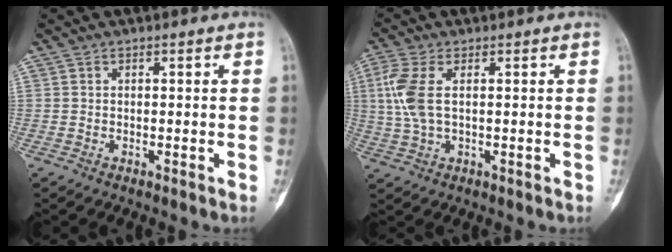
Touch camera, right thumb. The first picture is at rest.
{"total": 7.2, "force": [1.2, 3.4, 6.2], "torque": [-0.166, 0.007, 0.024]}